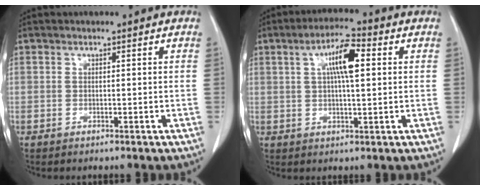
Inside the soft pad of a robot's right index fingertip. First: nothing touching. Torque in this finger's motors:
{"motor_torque": [0.29, 0.19, 0.20, 0.12]}